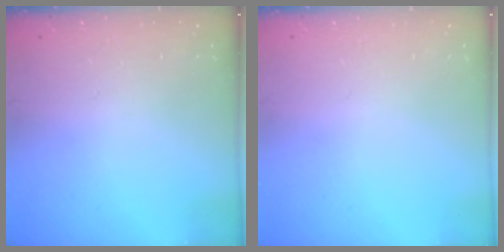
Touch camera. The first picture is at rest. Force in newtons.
{"total": 0.0}